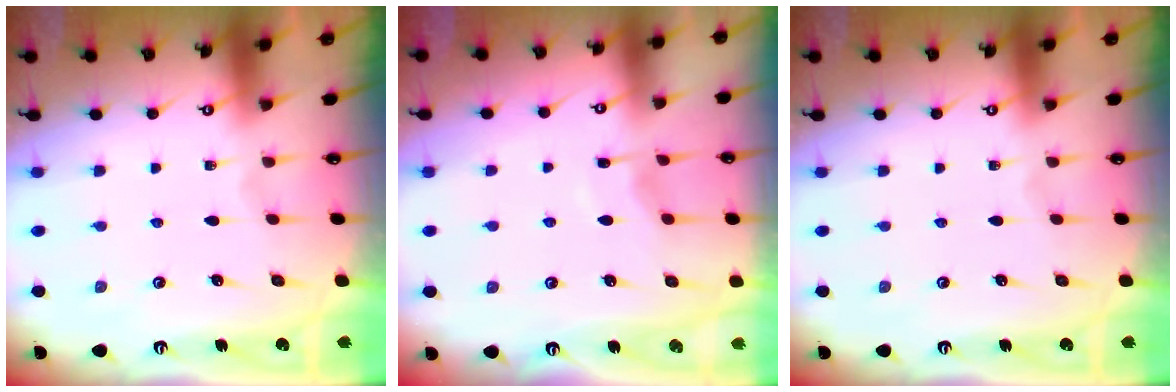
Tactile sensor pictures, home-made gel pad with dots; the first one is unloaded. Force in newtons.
{"total": 3.9, "press": 3.8, "slide": 0.6}
{"total": 0.0}